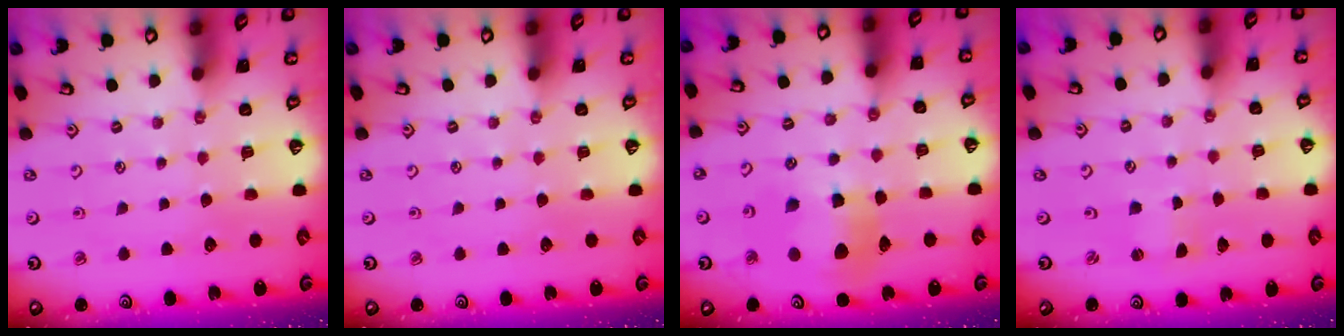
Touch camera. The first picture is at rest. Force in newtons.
{"total": 0.0}
{"total": 11.8, "press": 11.7, "slide": 1.7}
{"total": 0.9, "press": 0.9, "slide": 0.2}